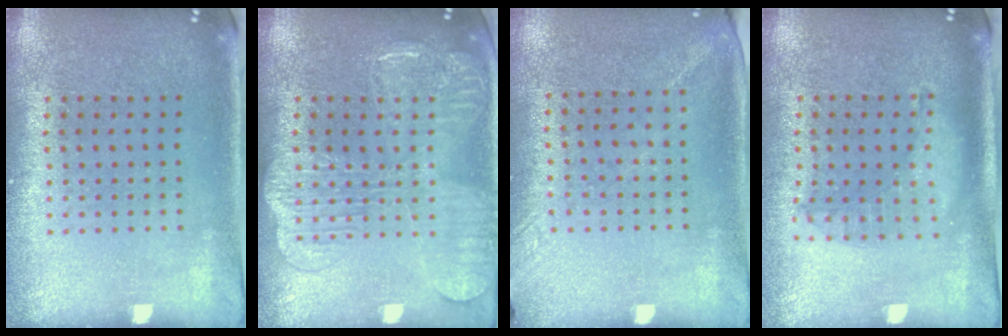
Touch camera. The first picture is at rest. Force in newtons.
{"total": 2.6, "press": 2.6, "slide": 0.3}
{"total": 1.4, "press": 1.0, "slide": 0.9}
{"total": 1.2, "press": 1.2, "slide": 0.3}